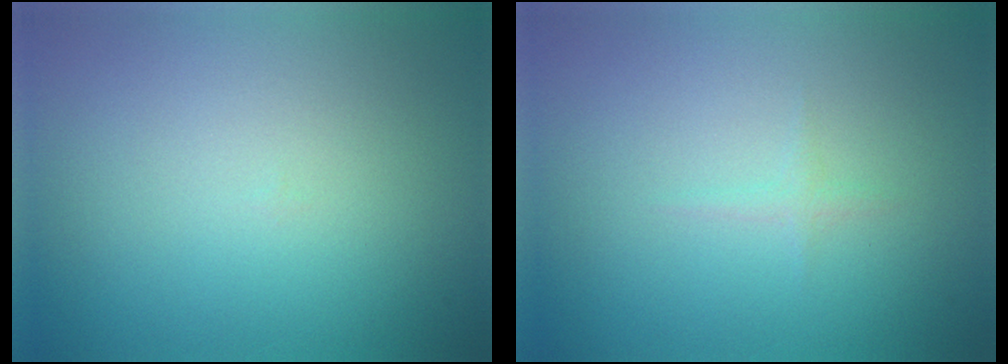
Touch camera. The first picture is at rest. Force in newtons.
{"total": 0.6, "press": 0.6, "slide": 0.1}